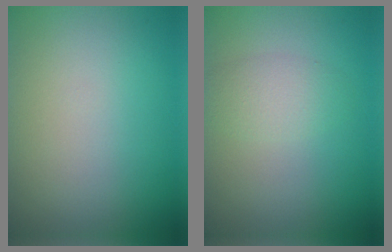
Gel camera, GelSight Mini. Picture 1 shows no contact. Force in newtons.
{"total": 2.3, "press": 2.3, "slide": 0.1}